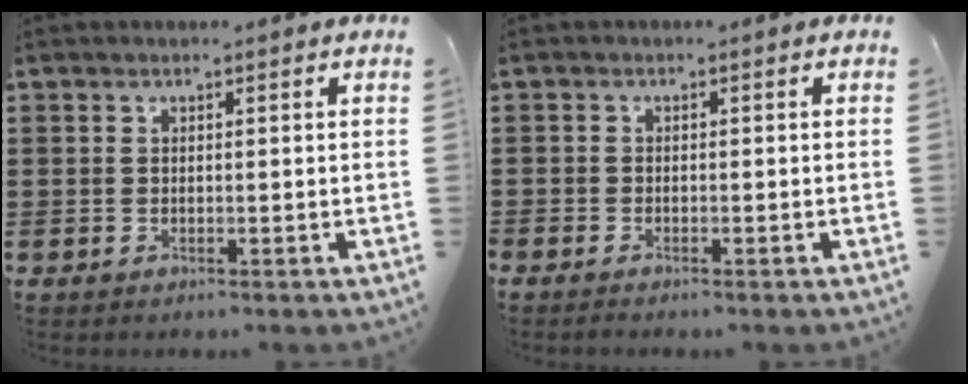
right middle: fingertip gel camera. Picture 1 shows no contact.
{"total": 0.7, "force": [-0.6, 0.0, 0.2], "torque": [-0.005, -0.003, -0.012]}